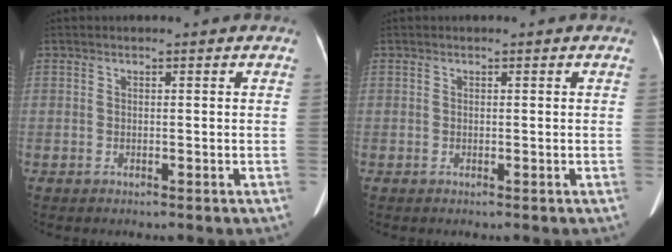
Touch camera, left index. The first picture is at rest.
{"total": 0.0}